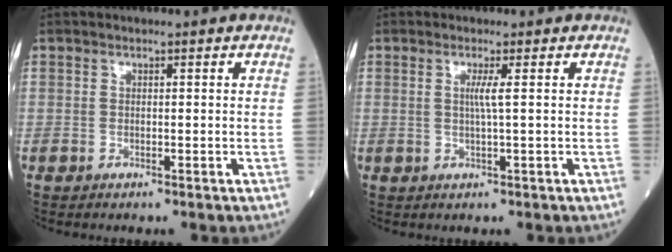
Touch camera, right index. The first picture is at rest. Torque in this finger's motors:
{"motor_torque": [0.03, -0.01, 0.02, 0.05]}